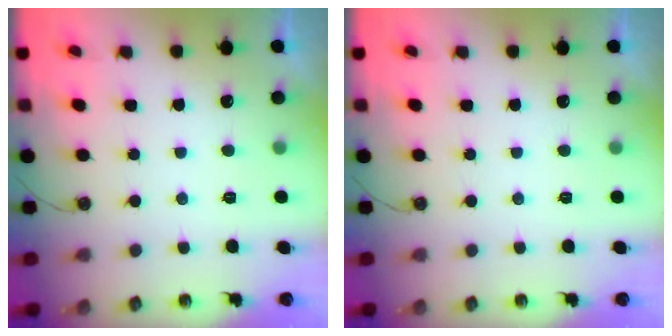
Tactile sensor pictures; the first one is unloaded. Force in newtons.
{"total": 0.0}